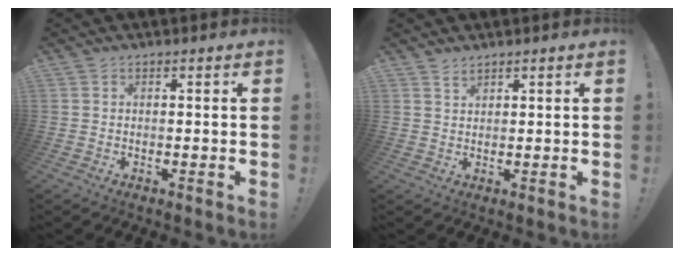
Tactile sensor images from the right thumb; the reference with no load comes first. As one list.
[{"total": 1.7, "force": [1.6, 0.4, 0.6], "torque": [-0.011, -0.007, 0.029]}]